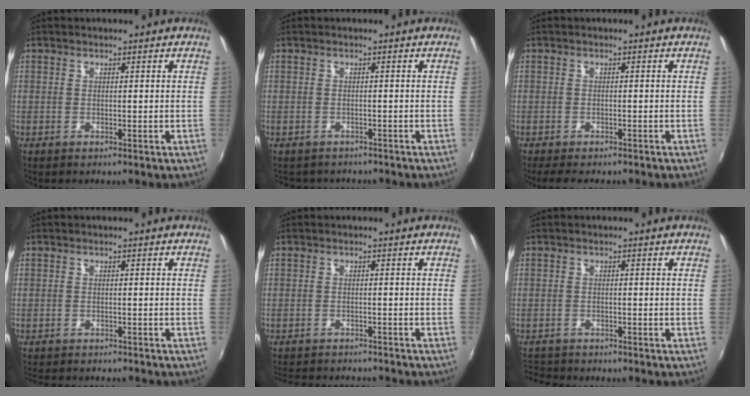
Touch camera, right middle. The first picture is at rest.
{"total": 3.2, "force": [-2.8, 1.5, 0.5], "torque": [-0.018, -0.012, -0.039]}
{"total": 5.0, "force": [-4.1, 1.6, 2.4], "torque": [-0.055, -0.016, -0.065]}
{"total": 5.2, "force": [-4.8, 1.0, 1.7], "torque": [-0.045, -0.017, -0.073]}
{"total": 9.4, "force": [-8.7, 2.0, 3.1], "torque": [-0.077, -0.013, -0.126]}
{"total": 5.3, "force": [-5.0, 1.5, 1.0], "torque": [-0.042, -0.011, -0.086]}